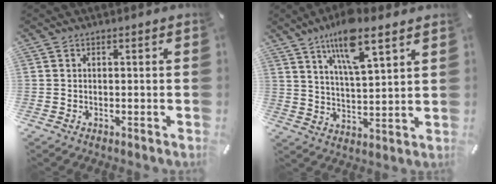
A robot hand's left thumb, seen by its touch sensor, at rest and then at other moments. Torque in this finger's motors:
{"motor_torque": [2.24, 1.48, 1.53, -1.24, 0.43]}